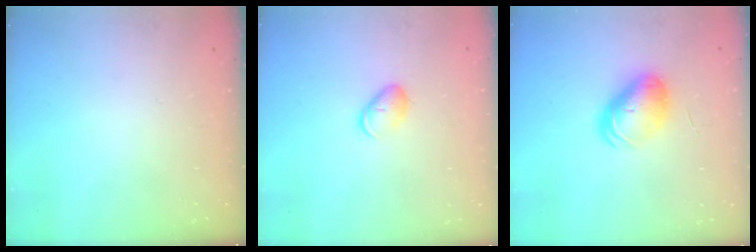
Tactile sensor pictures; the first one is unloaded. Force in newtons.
{"total": 5.7, "press": 5.6, "slide": 0.6}
{"total": 8.6, "press": 8.5, "slide": 1.0}